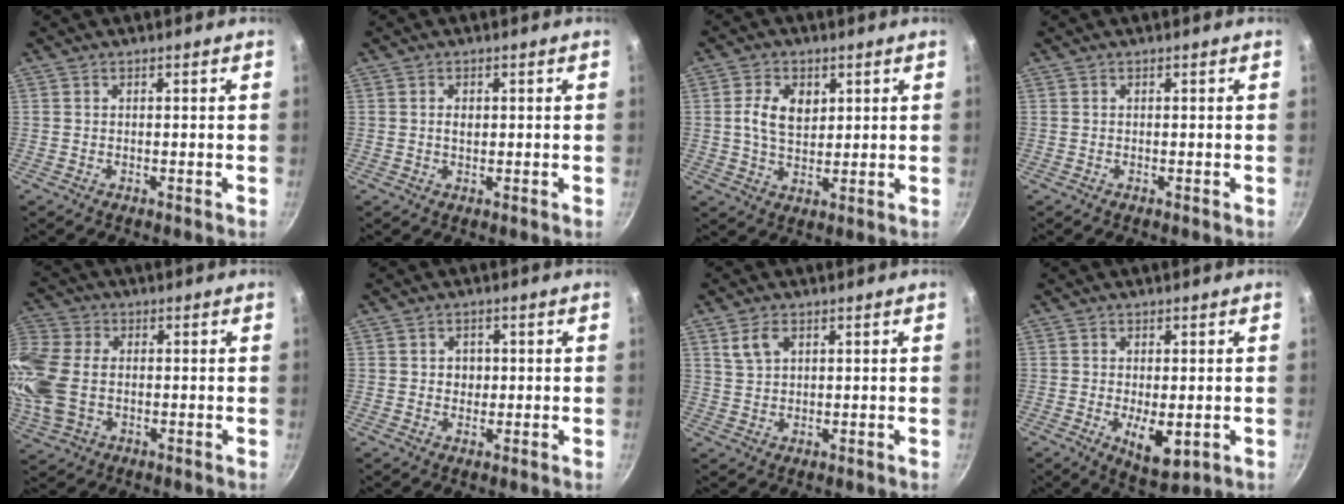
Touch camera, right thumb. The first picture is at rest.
{"total": 1.4, "force": [0.2, 0.9, 1.1], "torque": [-0.015, -0.002, 0.004]}
{"total": 7.1, "force": [1.8, 4.6, 5.1], "torque": [-0.079, -0.007, 0.034]}
{"total": 0.0}
{"total": 16.8, "force": [-0.7, 11.7, 12.0], "torque": [-0.324, 0.004, -0.008]}
{"total": 2.5, "force": [0.3, 2.2, 1.3], "torque": [0.001, 0.000, 0.003]}
{"total": 3.8, "force": [2.0, 2.2, 2.4], "torque": [-0.044, -0.002, 0.045]}
{"total": 6.7, "force": [-1.4, 3.0, 5.8], "torque": [-0.087, -0.015, -0.013]}